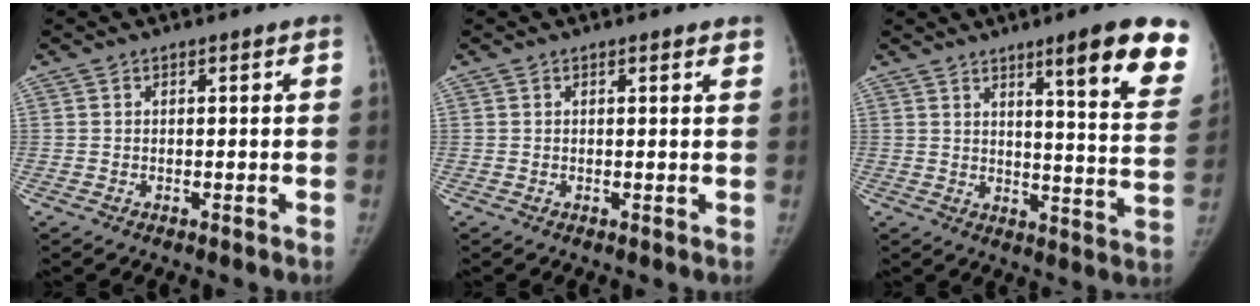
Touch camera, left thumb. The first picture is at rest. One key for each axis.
{"total": 1.4, "fx": 1.1, "fy": 0.4, "fz": 0.9, "tx": -0.008, "ty": -0.002, "tz": 0.011}
{"total": 17.0, "fx": 10.1, "fy": 2.6, "fz": 13.5, "tx": -0.137, "ty": -0.055, "tz": 0.130}